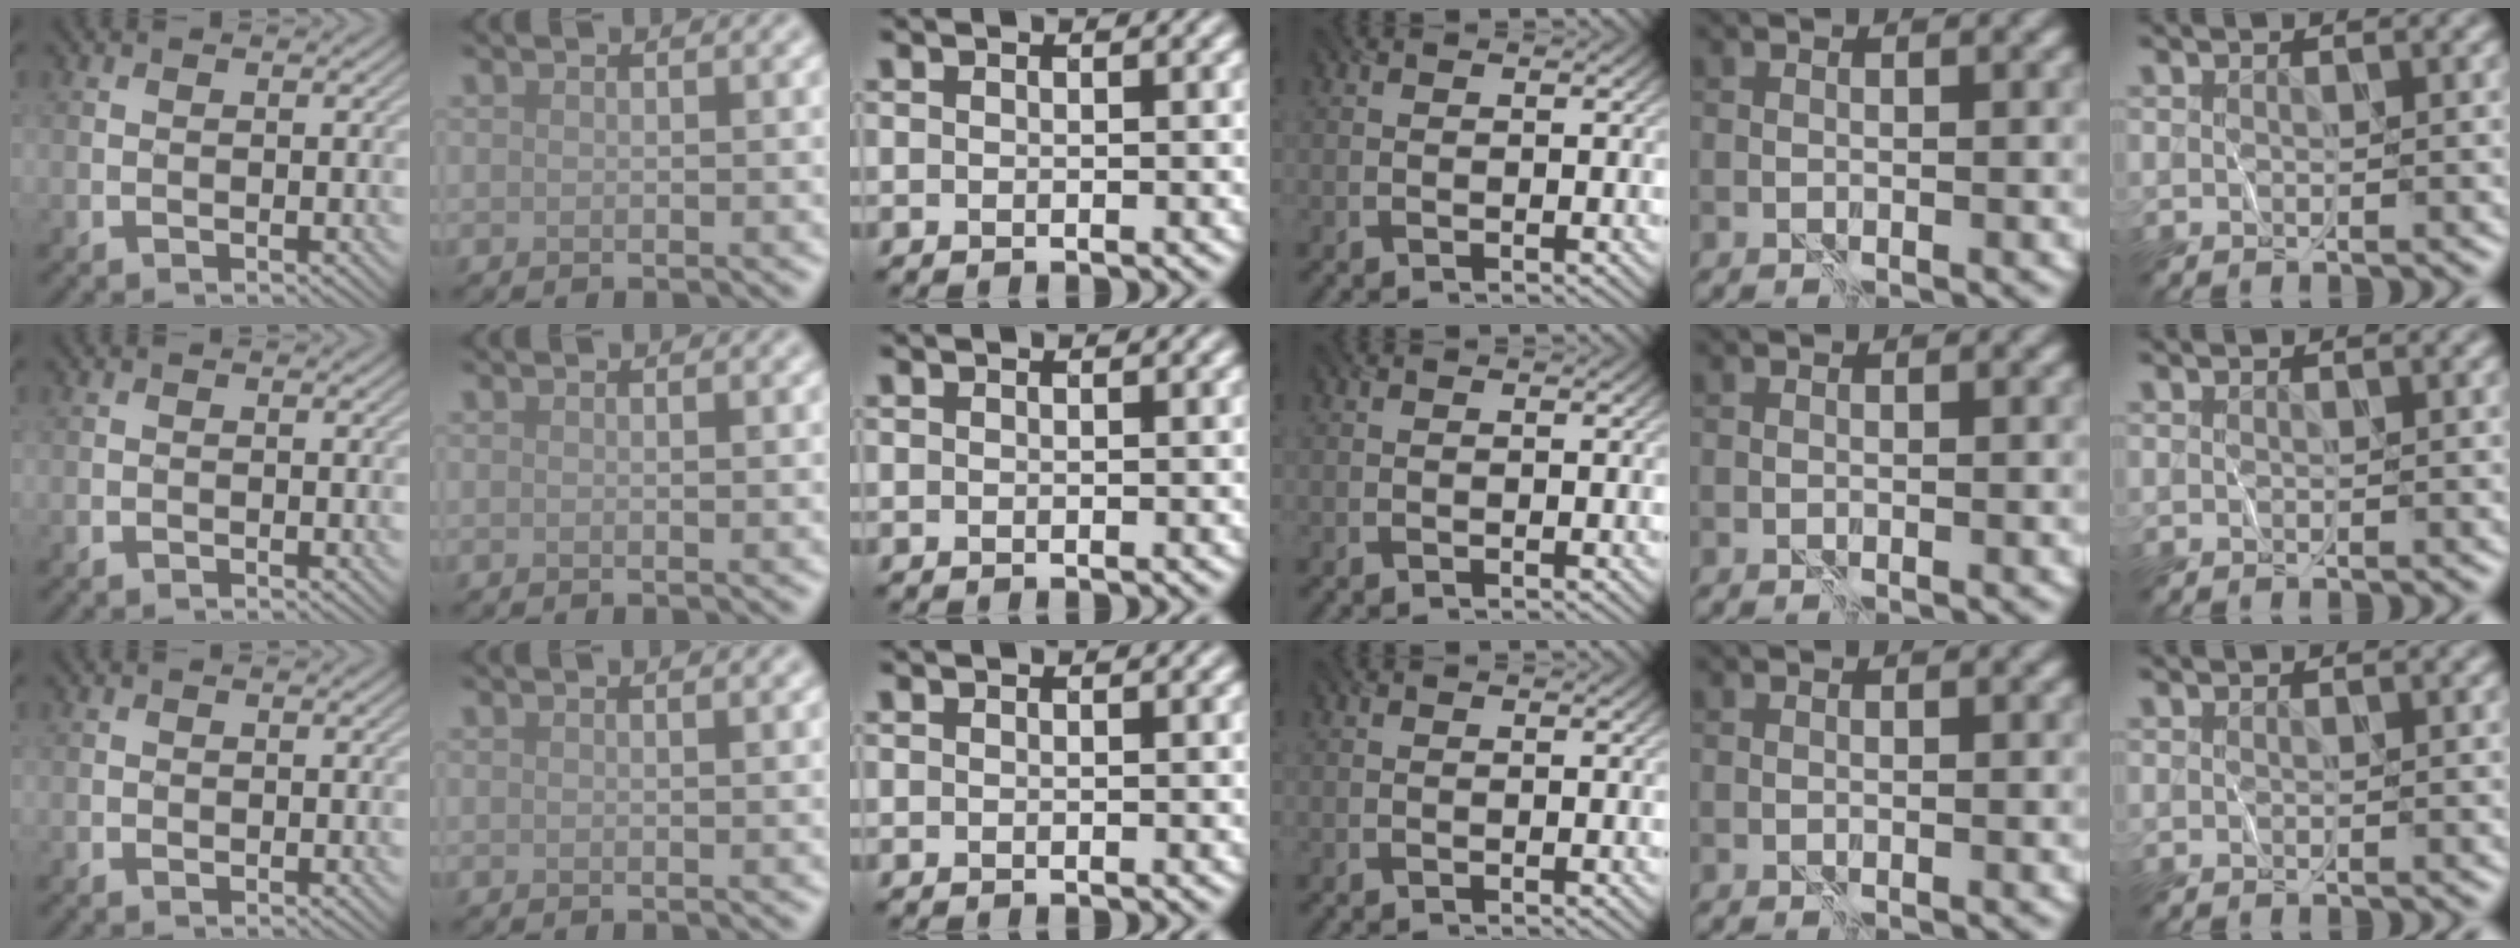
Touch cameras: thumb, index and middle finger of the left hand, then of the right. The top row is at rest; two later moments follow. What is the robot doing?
{"motion": "wrap", "object": "plastic wrap"}